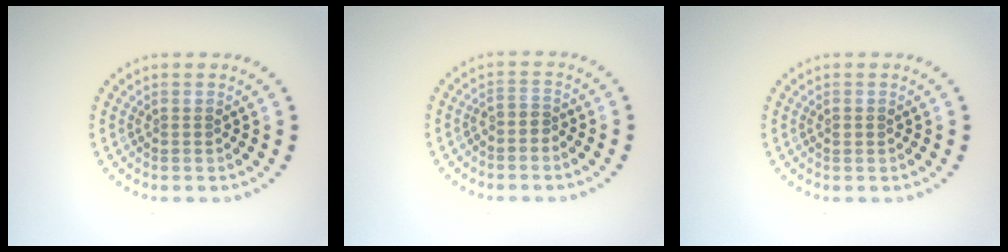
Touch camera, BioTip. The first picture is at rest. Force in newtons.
{"total": 1.0, "press": 0.7, "slide": 0.7}
{"total": 0.8, "press": 0.8, "slide": 0.1}